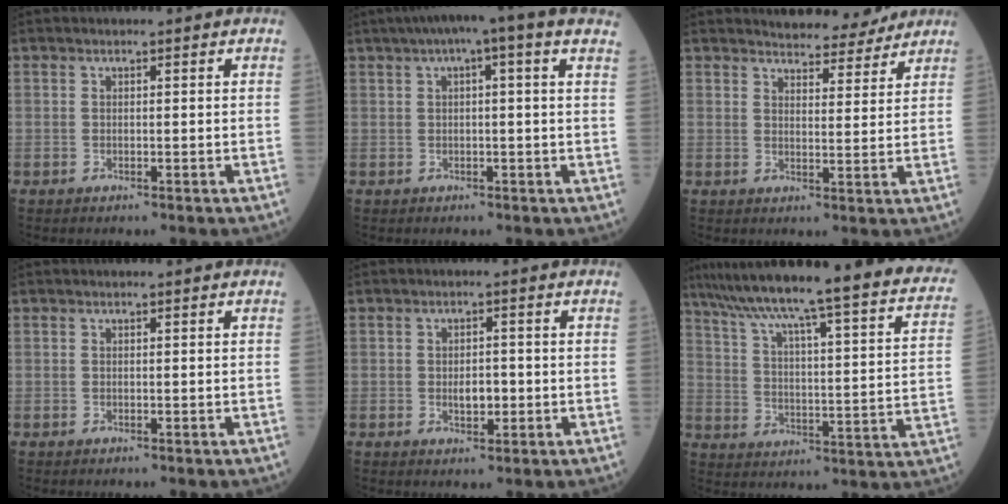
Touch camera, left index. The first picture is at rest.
{"total": 9.6, "force": [5.8, 0.7, 7.6], "torque": [-0.117, 0.048, 0.071]}
{"total": 8.0, "force": [7.6, 1.8, 1.7], "torque": [-0.020, -0.002, 0.092]}
{"total": 0.0}
{"total": 2.8, "force": [-0.5, 1.5, 2.3], "torque": [-0.040, 0.002, -0.006]}
{"total": 32.0, "force": [27.0, 1.8, 17.1], "torque": [-0.253, -0.049, 0.347]}